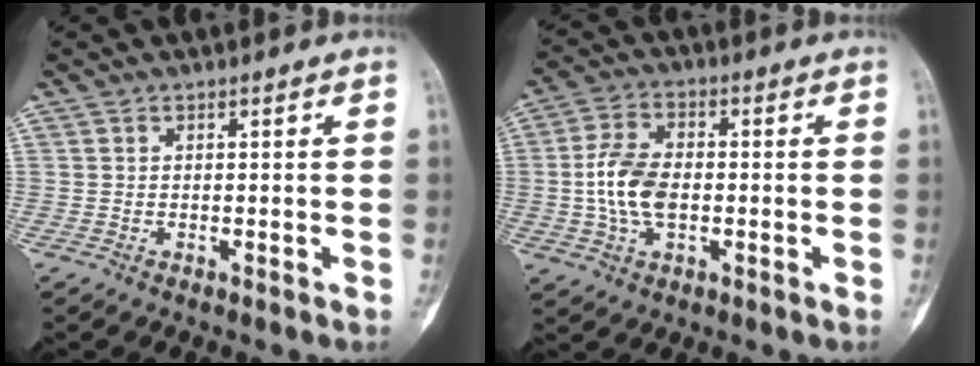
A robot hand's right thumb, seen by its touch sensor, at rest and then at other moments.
{"total": 9.4, "force": [-1.0, 5.5, 7.6], "torque": [-0.148, 0.013, -0.023]}